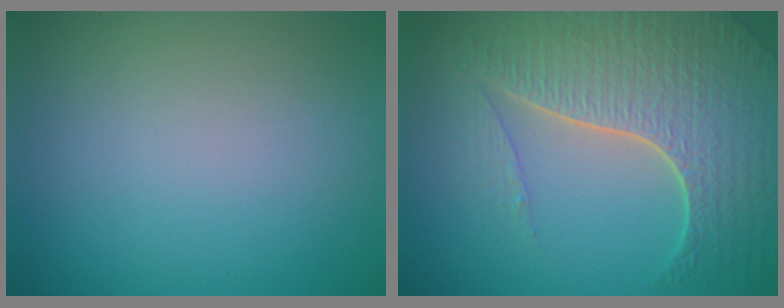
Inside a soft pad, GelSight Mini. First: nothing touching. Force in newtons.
{"total": 7.1, "press": 5.2, "slide": 4.9}